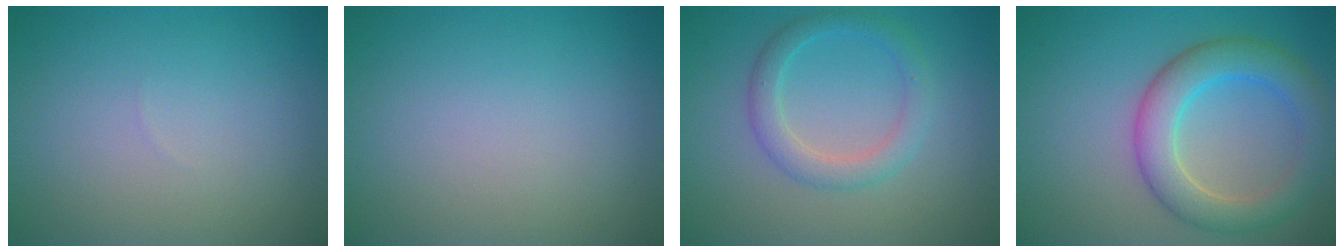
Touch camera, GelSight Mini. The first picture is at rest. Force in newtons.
{"total": 0.0}
{"total": 2.8, "press": 2.8, "slide": 0.0}
{"total": 5.6, "press": 5.6, "slide": 0.5}